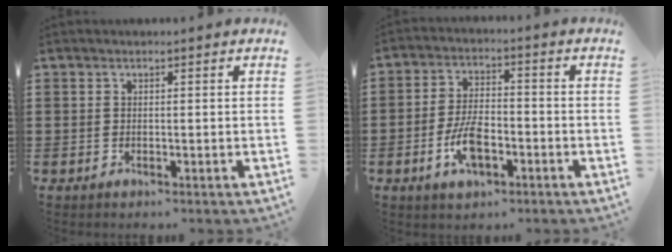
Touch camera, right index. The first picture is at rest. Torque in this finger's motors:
{"motor_torque": [2.14, 0.00, 0.60, 0.08]}